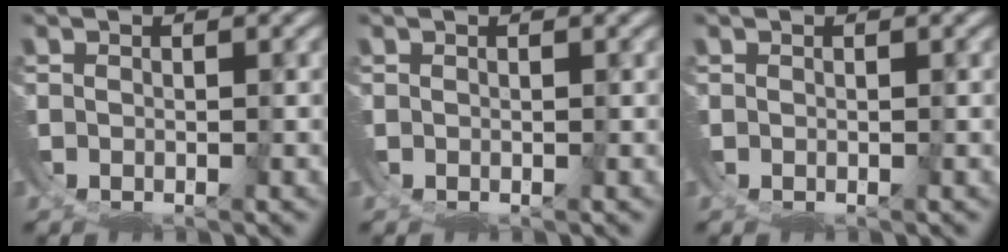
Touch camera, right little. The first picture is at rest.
{"total": 0.0}
{"total": 0.0}